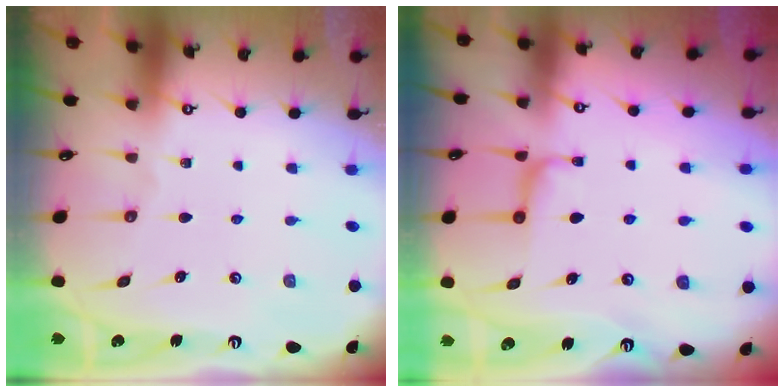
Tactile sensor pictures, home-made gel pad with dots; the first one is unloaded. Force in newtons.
{"total": 1.2, "press": 0.8, "slide": 0.8}